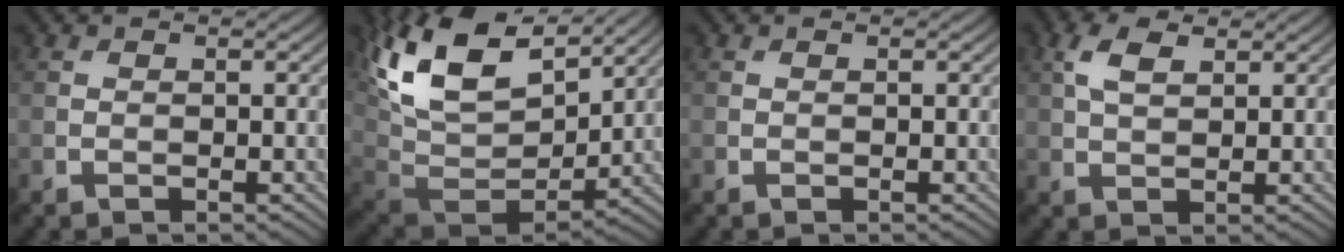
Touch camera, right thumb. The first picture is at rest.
{"total": 17.1, "force": [8.9, 9.3, 11.2], "torque": [-0.266, 0.038, 0.165]}
{"total": 0.0}
{"total": 4.1, "force": [2.0, 2.1, 3.0], "torque": [-0.078, 0.007, 0.038]}